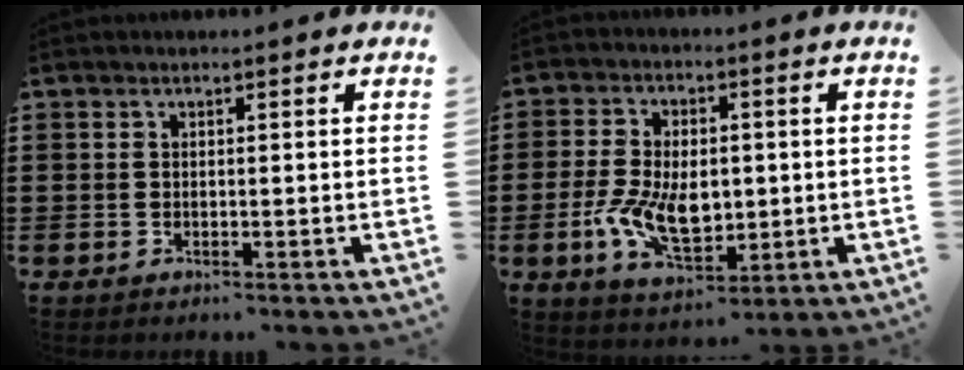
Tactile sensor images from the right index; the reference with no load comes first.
{"total": 9.6, "force": [-1.2, 5.7, 7.7], "torque": [-0.161, 0.004, -0.023]}